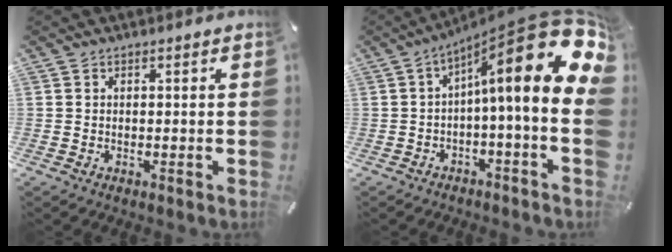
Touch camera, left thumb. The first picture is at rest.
{"total": 19.6, "force": [6.4, 3.2, 18.2], "torque": [-0.269, -0.063, 0.099]}